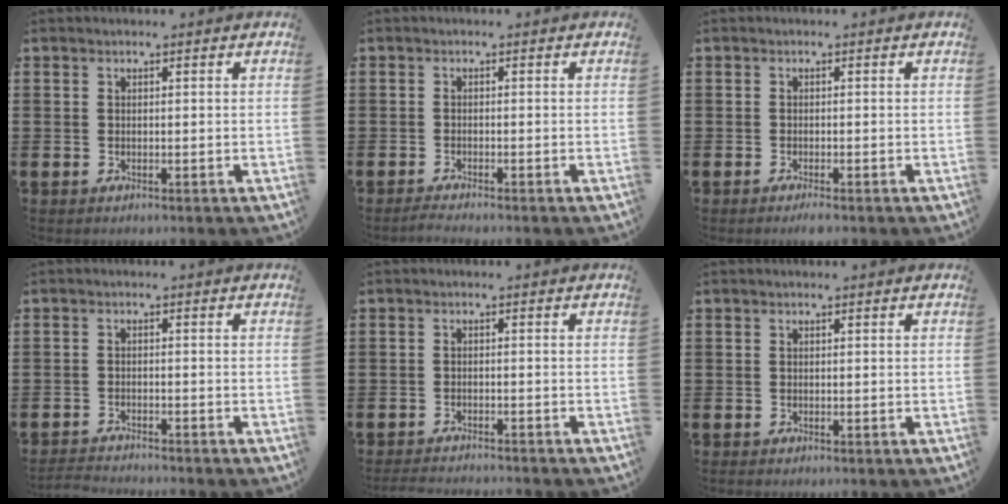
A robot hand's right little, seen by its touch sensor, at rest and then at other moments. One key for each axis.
{"total": 1.0, "fx": -0.8, "fy": 0.0, "fz": 0.5, "tx": -0.008, "ty": 0.000, "tz": -0.016}
{"total": 1.0, "fx": -0.7, "fy": 0.1, "fz": 0.7, "tx": -0.013, "ty": -0.003, "tz": -0.013}
{"total": 1.7, "fx": -1.7, "fy": -0.2, "fz": 0.1, "tx": -0.003, "ty": 0.003, "tz": -0.036}
{"total": 1.7, "fx": -1.6, "fy": -0.1, "fz": 0.3, "tx": -0.005, "ty": 0.004, "tz": -0.033}
{"total": 0.0}